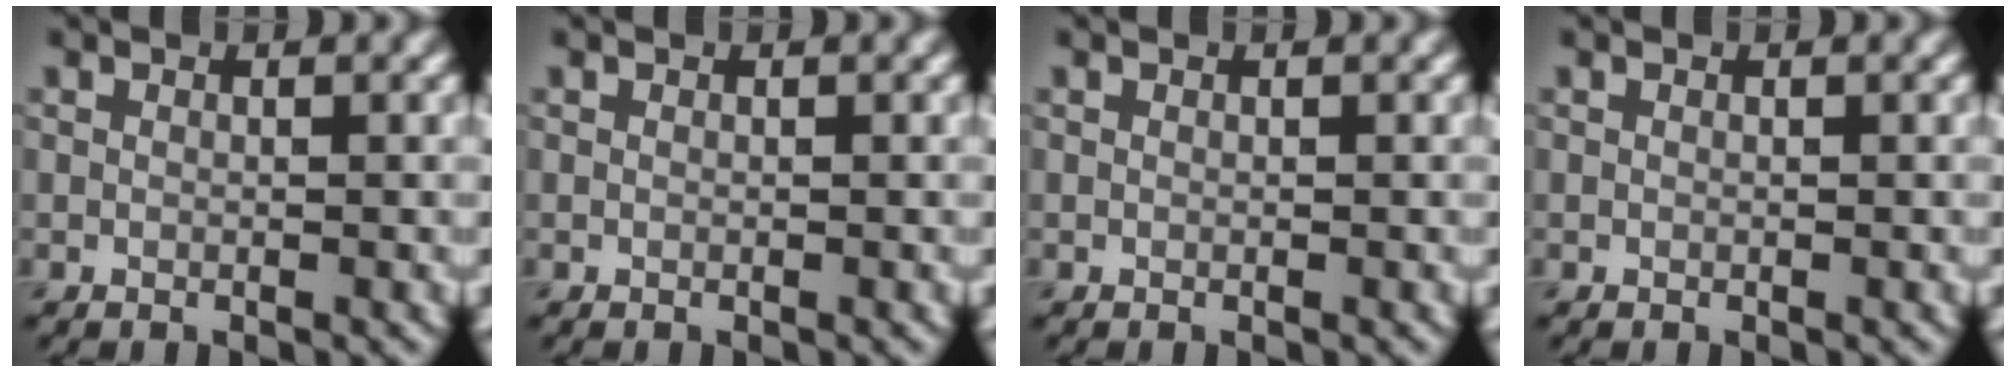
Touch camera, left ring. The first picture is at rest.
{"total": 0.0}
{"total": 0.0}
{"total": 0.0}